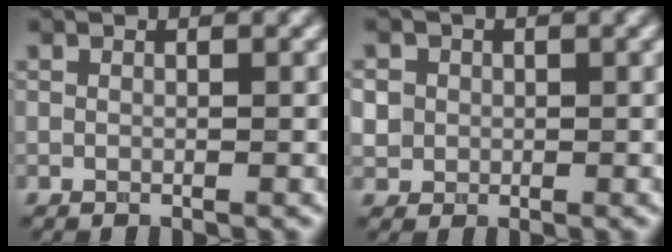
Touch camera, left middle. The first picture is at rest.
{"total": 2.5, "force": [0.3, 2.3, 0.7], "torque": [-0.010, 0.009, 0.011]}